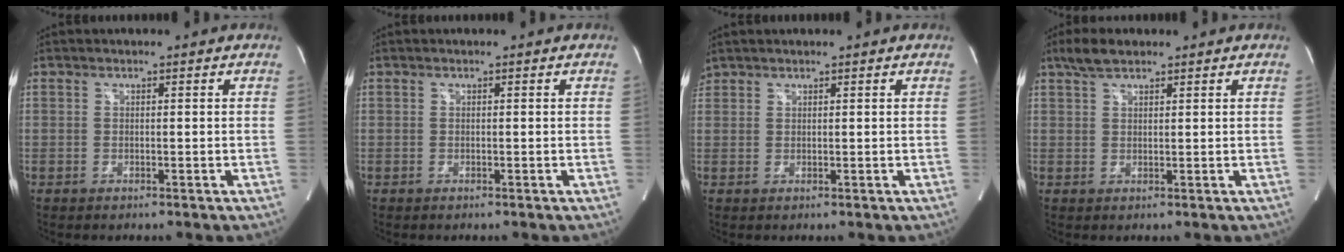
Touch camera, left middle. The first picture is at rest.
{"total": 0.0}
{"total": 1.6, "force": [1.5, 0.5, 0.1], "torque": [-0.007, 0.019, 0.032]}
{"total": 3.7, "force": [2.8, 1.2, 2.0], "torque": [-0.053, 0.009, 0.057]}